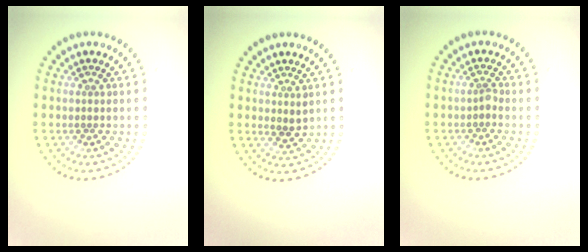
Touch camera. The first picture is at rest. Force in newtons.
{"total": 1.3, "press": 1.1, "slide": 0.7}
{"total": 0.7, "press": 0.6, "slide": 0.4}